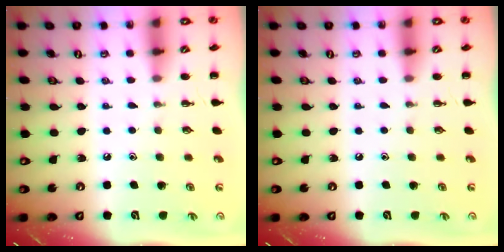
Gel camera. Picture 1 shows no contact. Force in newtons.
{"total": 0.0}